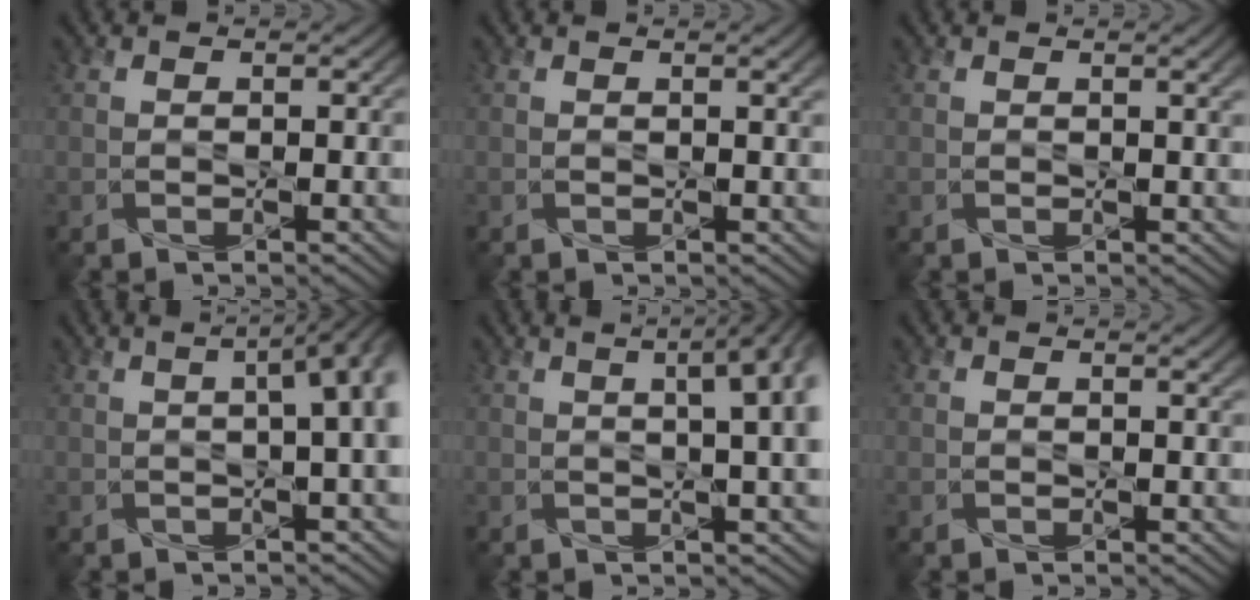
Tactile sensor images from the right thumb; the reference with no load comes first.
{"total": 1.3, "force": [0.6, 0.2, 1.1], "torque": [-0.019, 0.002, 0.011]}
{"total": 1.8, "force": [0.7, 0.4, 1.6], "torque": [-0.025, 0.003, 0.013]}
{"total": 8.2, "force": [0.4, 2.6, 7.8], "torque": [-0.102, 0.014, -0.005]}
{"total": 8.5, "force": [1.7, 2.5, 7.9], "torque": [-0.089, 0.031, 0.010]}
{"total": 0.8, "force": [0.4, 0.1, 0.7], "torque": [-0.010, 0.002, 0.008]}